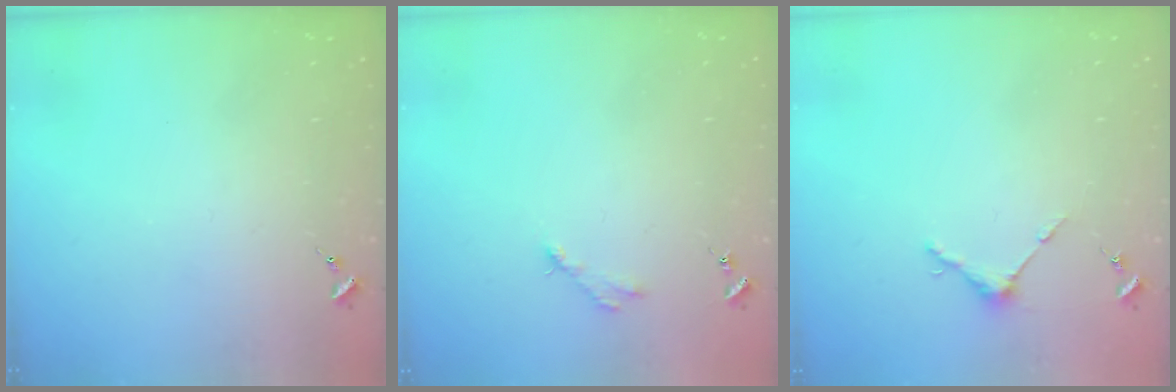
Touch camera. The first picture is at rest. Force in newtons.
{"total": 2.8, "press": 2.8, "slide": 0.4}
{"total": 4.0, "press": 4.0, "slide": 0.4}